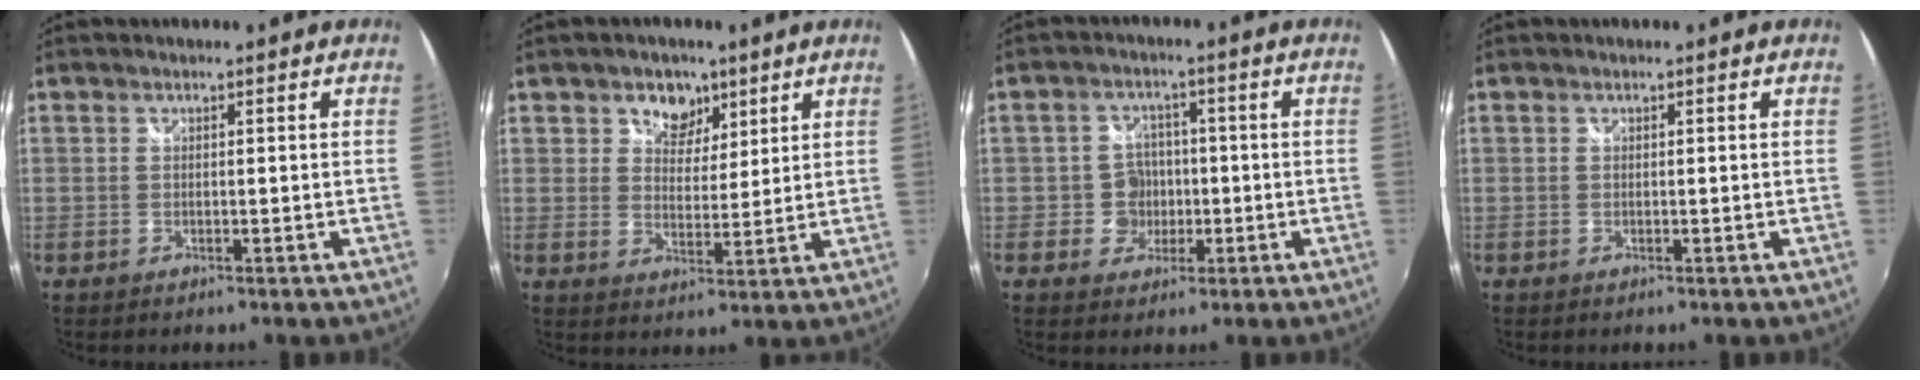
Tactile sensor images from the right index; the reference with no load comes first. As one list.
[{"total": 6.1, "force": [3.4, 4.5, 2.2], "torque": [-0.028, 0.000, 0.055]}, {"total": 4.8, "force": [-1.2, 4.6, 0.7], "torque": [-0.011, 0.011, -0.017]}, {"total": 0.0}]